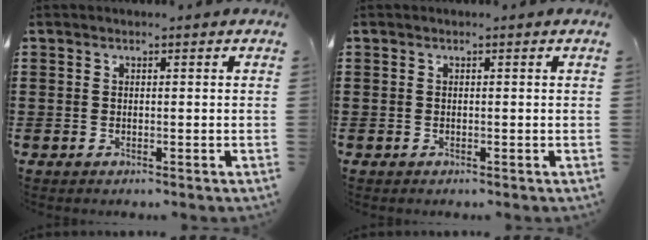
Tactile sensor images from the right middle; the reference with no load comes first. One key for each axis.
{"total": 0.0}